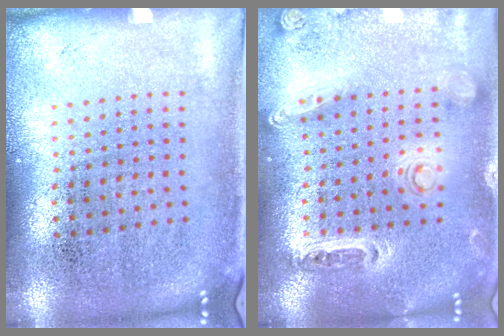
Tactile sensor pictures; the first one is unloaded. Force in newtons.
{"total": 1.4, "press": 1.3, "slide": 0.3}